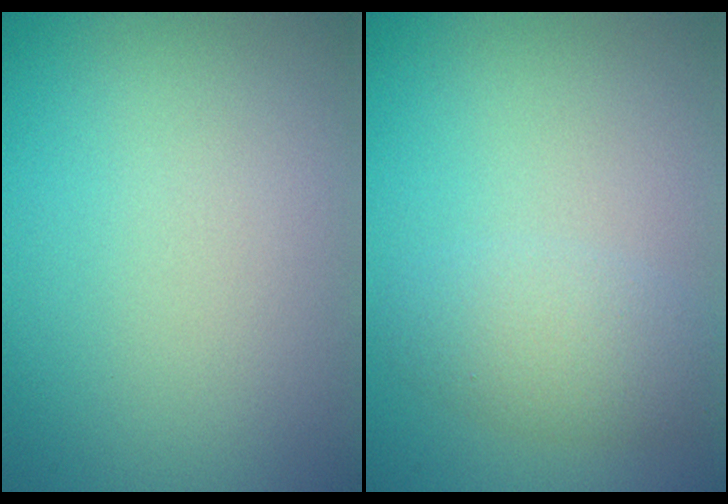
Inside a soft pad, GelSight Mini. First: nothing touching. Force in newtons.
{"total": 2.7, "press": 2.7, "slide": 0.1}